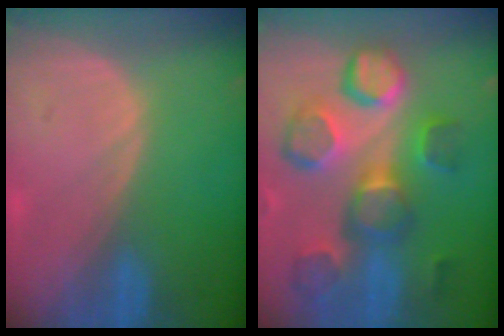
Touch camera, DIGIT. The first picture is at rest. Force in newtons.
{"total": 11.9, "press": 10.9, "slide": 4.8}